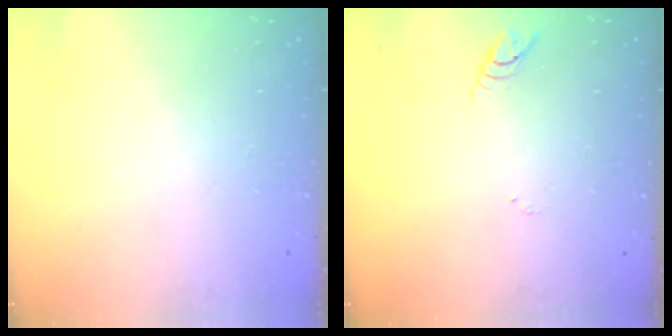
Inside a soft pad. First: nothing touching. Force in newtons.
{"total": 2.6, "press": 2.6, "slide": 0.3}